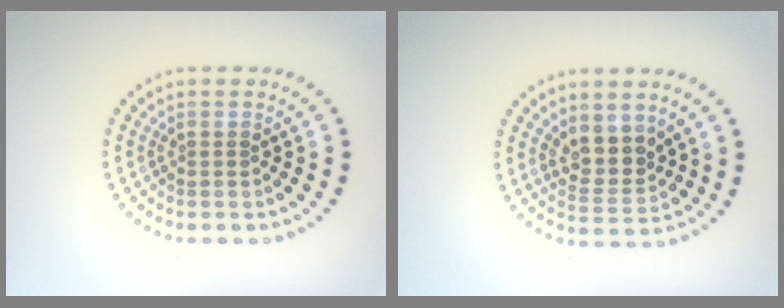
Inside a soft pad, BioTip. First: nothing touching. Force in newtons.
{"total": 3.2, "press": 2.8, "slide": 1.6}